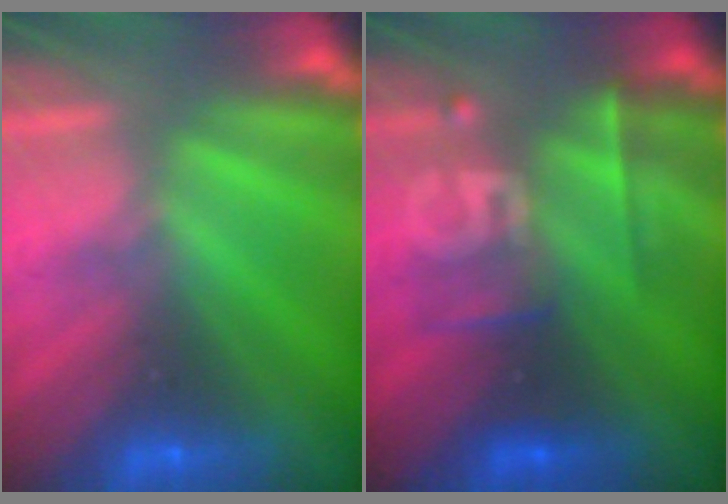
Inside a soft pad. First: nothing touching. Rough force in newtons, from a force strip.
{"total": 2.4}